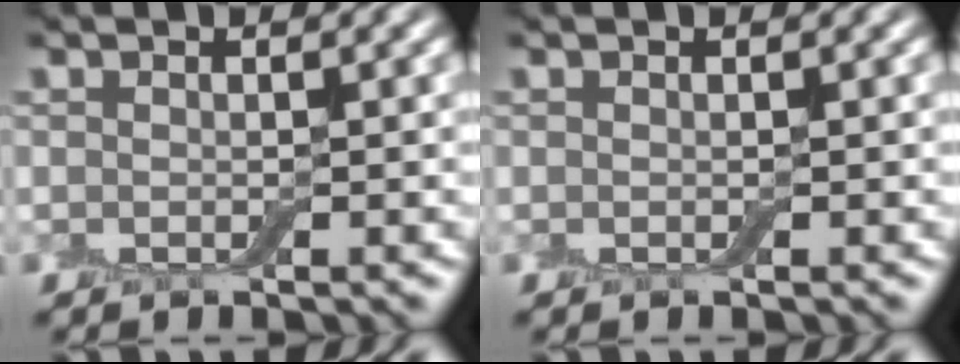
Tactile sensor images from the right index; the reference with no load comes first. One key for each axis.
{"total": 0.0}